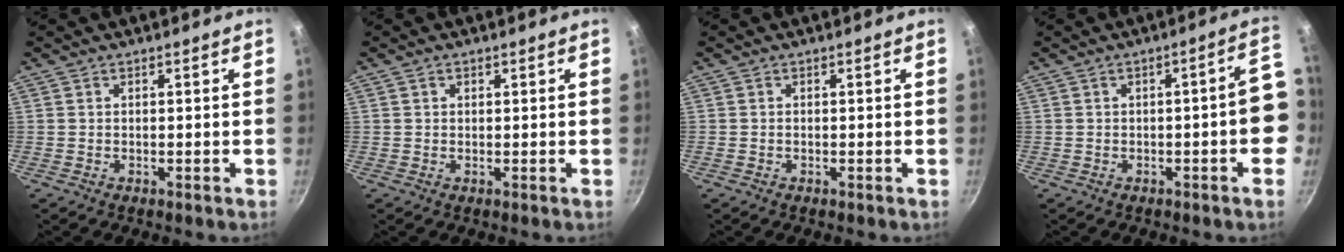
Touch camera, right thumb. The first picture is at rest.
{"total": 1.0, "force": [0.5, 0.8, 0.4], "torque": [-0.003, 0.002, 0.006]}
{"total": 0.0}
{"total": 8.2, "force": [-1.3, 2.1, 7.8], "torque": [-0.075, 0.033, -0.017]}